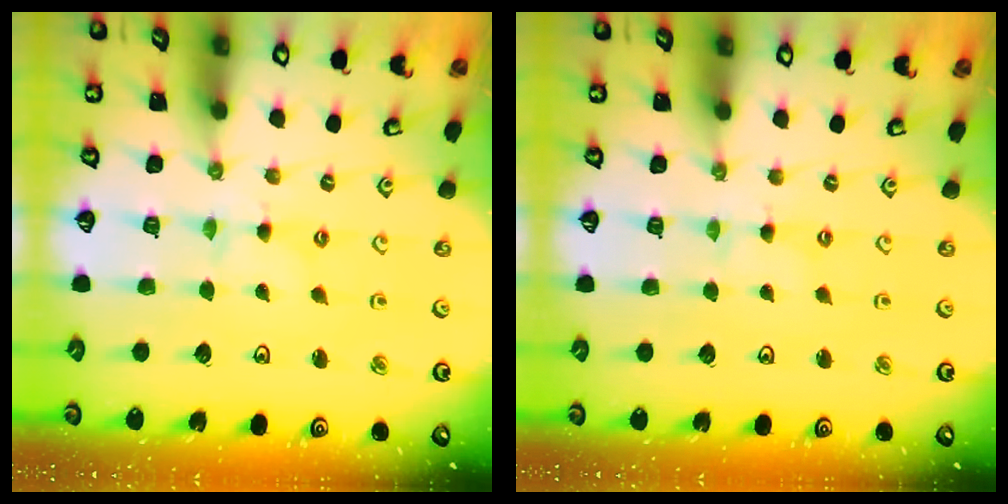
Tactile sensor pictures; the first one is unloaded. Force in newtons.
{"total": 1.0, "press": 1.0, "slide": 0.2}